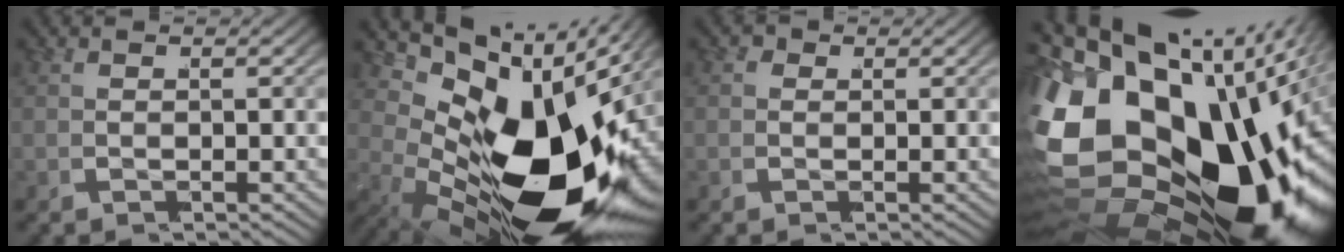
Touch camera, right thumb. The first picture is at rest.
{"total": 22.0, "force": [-1.4, 12.8, 17.8], "torque": [-0.277, -0.034, -0.009]}
{"total": 0.8, "force": [-0.1, 0.8, -0.2], "torque": [0.000, -0.003, -0.004]}
{"total": 31.7, "force": [-4.4, 22.6, 21.9], "torque": [-0.423, -0.066, -0.052]}